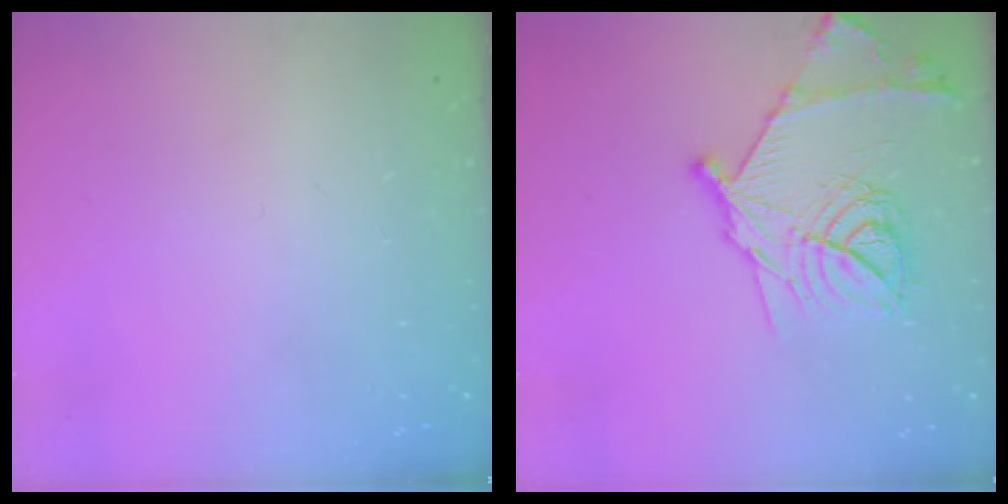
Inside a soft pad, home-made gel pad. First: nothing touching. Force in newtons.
{"total": 18.8, "press": 18.8, "slide": 1.3}